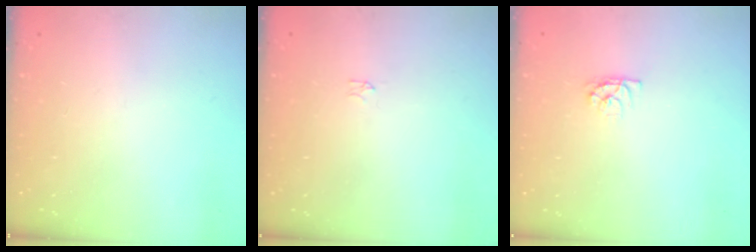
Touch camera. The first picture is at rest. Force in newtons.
{"total": 0.0}
{"total": 3.9, "press": 3.9, "slide": 0.3}